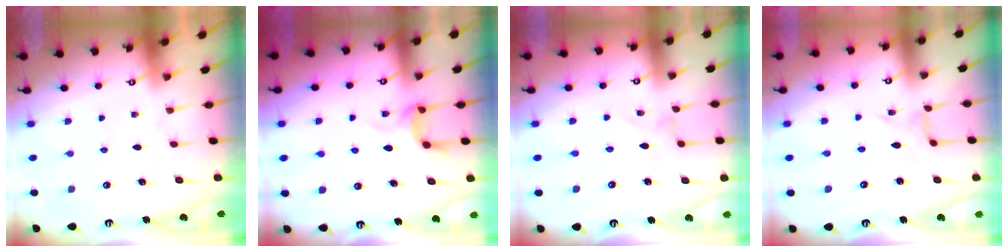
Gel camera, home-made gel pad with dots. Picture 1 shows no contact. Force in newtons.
{"total": 4.3, "press": 4.3, "slide": 0.8}
{"total": 0.0}
{"total": 0.0}